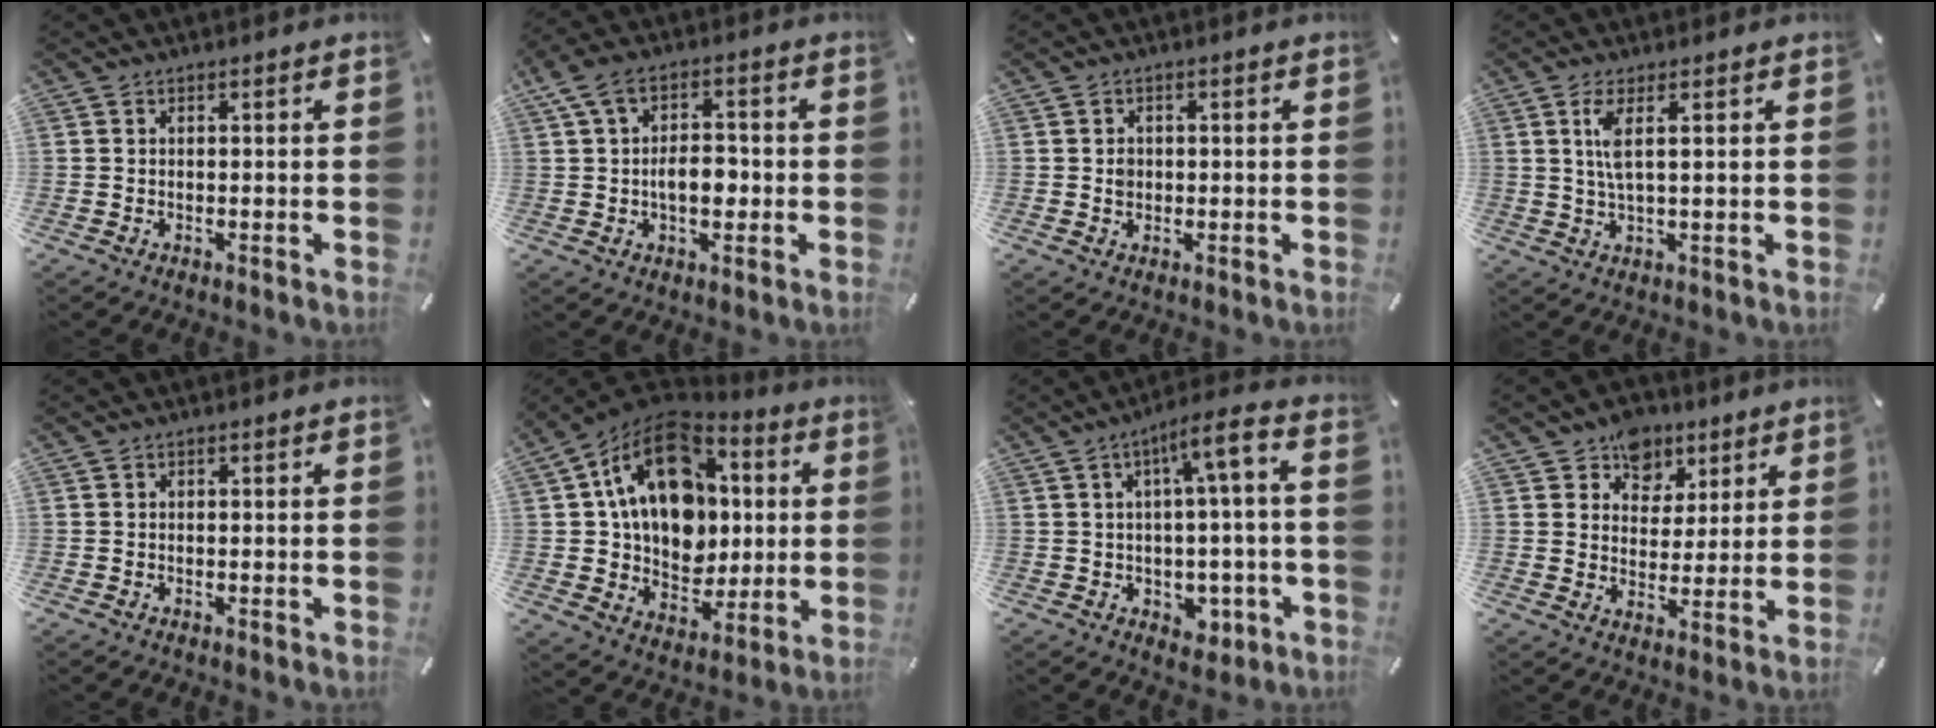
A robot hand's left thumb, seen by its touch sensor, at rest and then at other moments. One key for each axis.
{"total": 8.7, "fx": -0.4, "fy": 5.9, "fz": 6.4, "tx": -0.116, "ty": 0.009, "tz": -0.010}
{"total": 1.7, "fx": 0.0, "fy": 1.5, "fz": 0.7, "tx": -0.008, "ty": 0.002, "tz": -0.003}
{"total": 4.9, "fx": 1.6, "fy": 0.9, "fz": 4.6, "tx": -0.094, "ty": -0.002, "tz": 0.026}
{"total": 0.0}
{"total": 20.9, "fx": 5.3, "fy": 15.5, "fz": 13.0, "tx": -0.223, "ty": -0.017, "tz": 0.097}
{"total": 10.3, "fx": 0.1, "fy": 4.6, "fz": 9.2, "tx": -0.126, "ty": -0.001, "tz": -0.001}
{"total": 9.0, "fx": 5.6, "fy": 6.9, "fz": 1.1, "tx": -0.012, "ty": -0.038, "tz": 0.103}